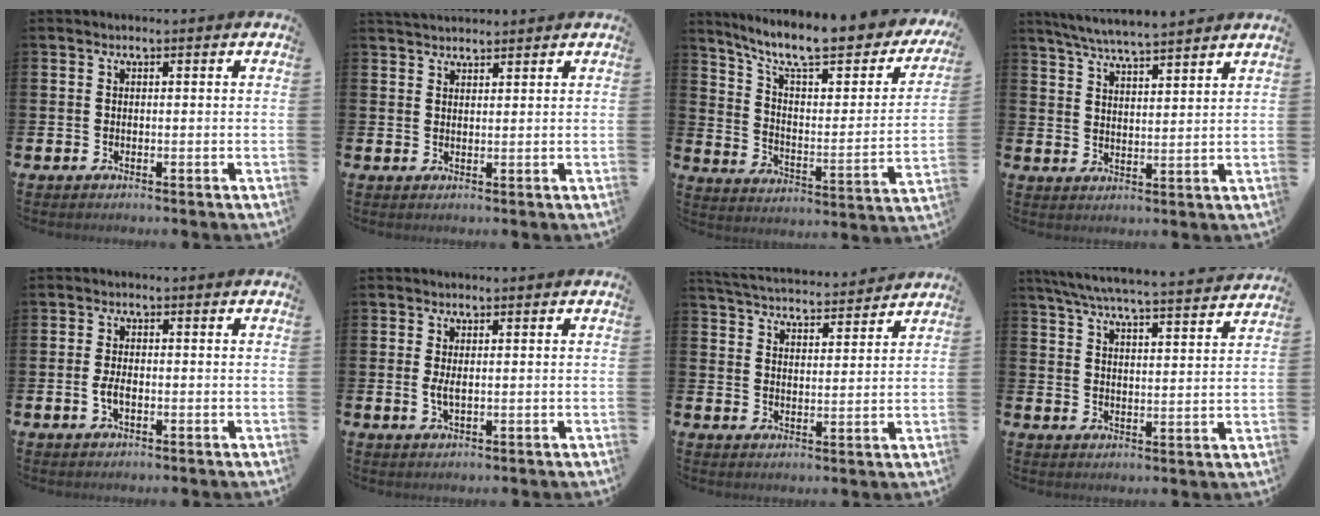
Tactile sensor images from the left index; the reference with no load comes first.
{"total": 2.5, "force": [2.4, 0.6, 0.3], "torque": [0.001, -0.011, 0.042]}
{"total": 11.0, "force": [8.9, 2.7, 5.8], "torque": [-0.132, -0.066, 0.148]}
{"total": 5.9, "force": [5.7, -0.1, 1.3], "torque": [-0.044, -0.032, 0.102]}
{"total": 2.2, "force": [-0.5, 1.1, 1.8], "torque": [-0.029, -0.001, -0.012]}
{"total": 1.7, "force": [0.2, 0.6, 1.6], "torque": [-0.025, 0.000, 0.001]}
{"total": 4.9, "force": [4.8, 0.6, 0.3], "torque": [-0.029, -0.036, 0.084]}
{"total": 6.6, "force": [6.3, 0.2, 2.0], "torque": [-0.052, -0.050, 0.109]}